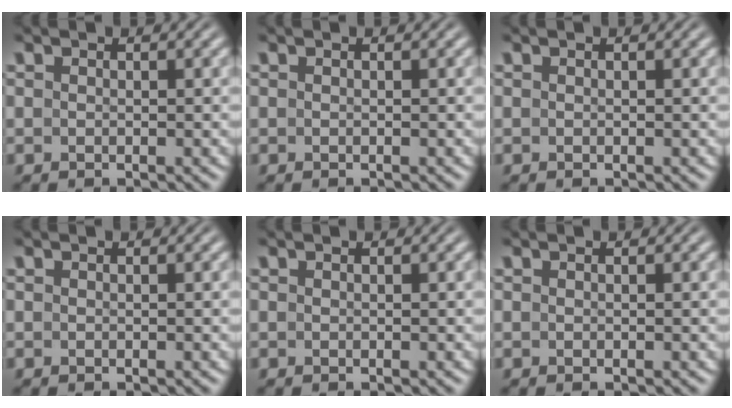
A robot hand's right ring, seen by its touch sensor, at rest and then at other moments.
{"total": 0.0}
{"total": 0.0}
{"total": 0.0}
{"total": 0.0}
{"total": 0.0}